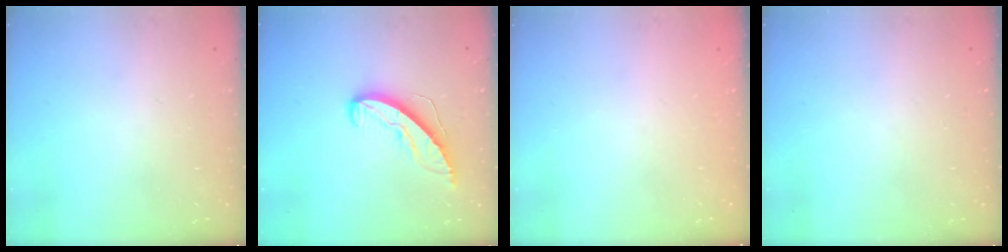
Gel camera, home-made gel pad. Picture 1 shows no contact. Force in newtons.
{"total": 8.3, "press": 8.3, "slide": 0.5}
{"total": 0.0}
{"total": 0.0}